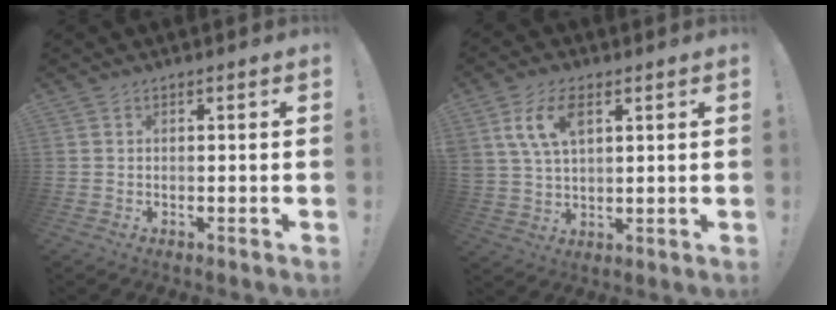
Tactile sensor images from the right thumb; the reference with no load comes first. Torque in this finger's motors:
{"motor_torque": [1.38, 1.48, 1.20, 0.37, 0.14]}